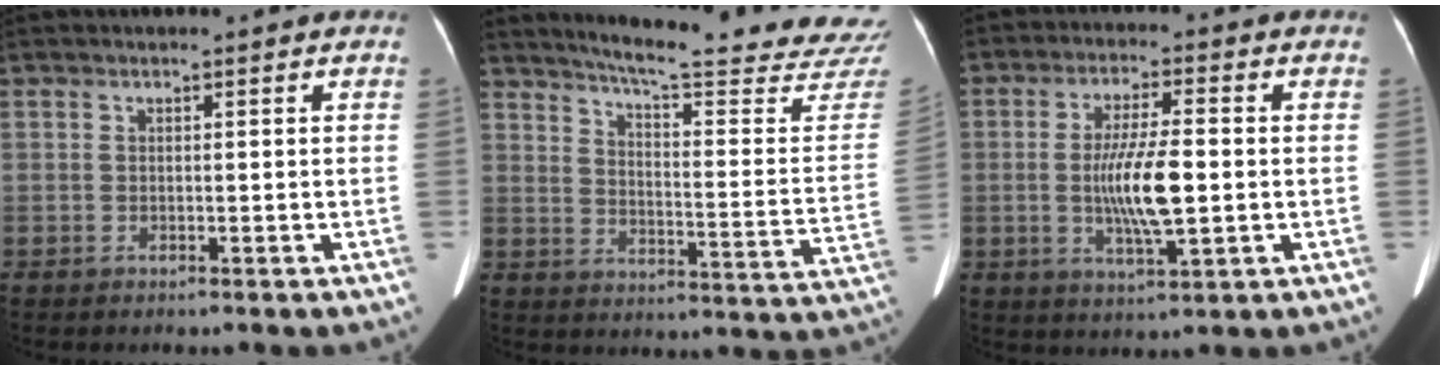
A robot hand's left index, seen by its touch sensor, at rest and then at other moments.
{"total": 24.9, "force": [23.4, 0.3, 8.4], "torque": [-0.114, -0.129, 0.276]}
{"total": 9.3, "force": [-0.8, 1.5, 9.1], "torque": [-0.174, -0.006, -0.014]}